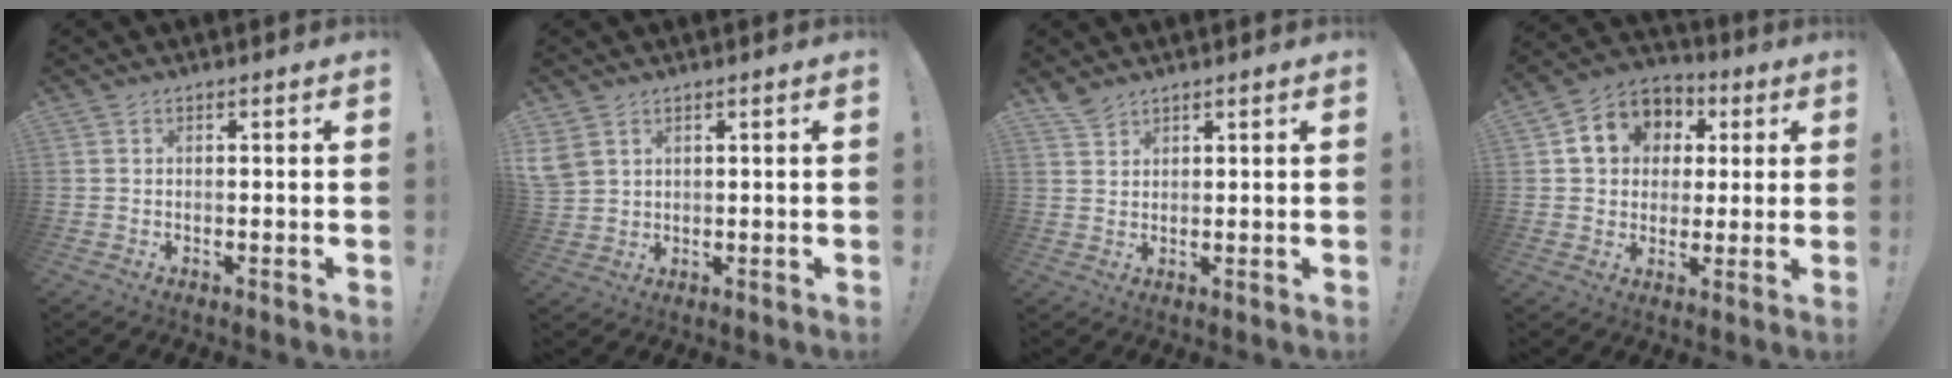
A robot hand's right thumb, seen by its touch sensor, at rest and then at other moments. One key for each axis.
{"total": 4.9, "fx": 2.7, "fy": 3.3, "fz": 2.5, "tx": -0.051, "ty": -0.008, "tz": 0.054}
{"total": 3.3, "fx": 3.0, "fy": 1.0, "fz": 1.0, "tx": -0.010, "ty": -0.022, "tz": 0.055}
{"total": 11.7, "fx": 3.2, "fy": 10.2, "fz": 4.9, "tx": -0.068, "ty": -0.007, "tz": 0.068}